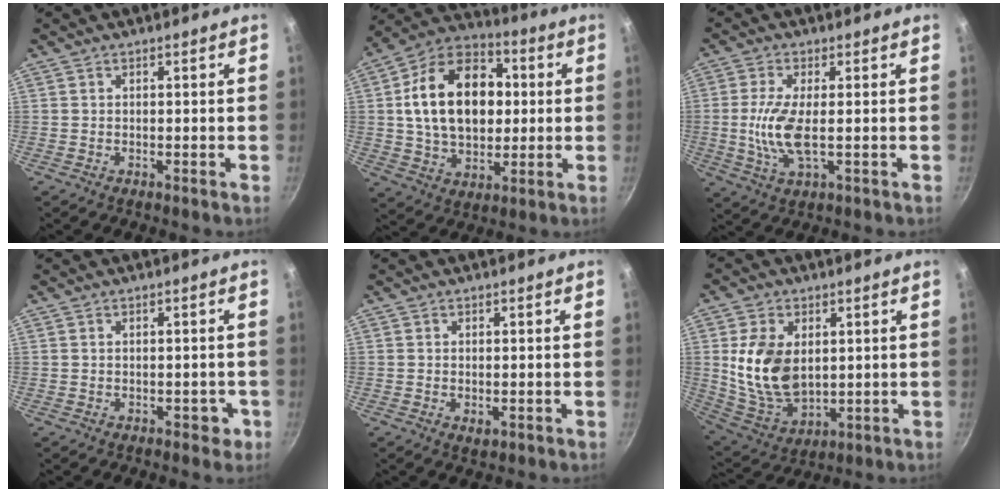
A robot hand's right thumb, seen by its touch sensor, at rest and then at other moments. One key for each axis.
{"total": 21.0, "fx": 2.4, "fy": 14.4, "fz": 15.1, "tx": -0.222, "ty": 0.023, "tz": 0.032}
{"total": 8.0, "fx": -0.3, "fy": 2.7, "fz": 7.5, "tx": -0.165, "ty": -0.007, "tz": -0.009}
{"total": 2.3, "fx": -0.8, "fy": 1.5, "fz": 1.6, "tx": 0.003, "ty": 0.015, "tz": -0.003}
{"total": 1.6, "fx": -0.2, "fy": 1.0, "fz": 1.3, "tx": -0.020, "ty": -0.006, "tz": -0.001}
{"total": 13.8, "fx": 2.0, "fy": 9.0, "fz": 10.2, "tx": -0.182, "ty": -0.025, "tz": 0.053}